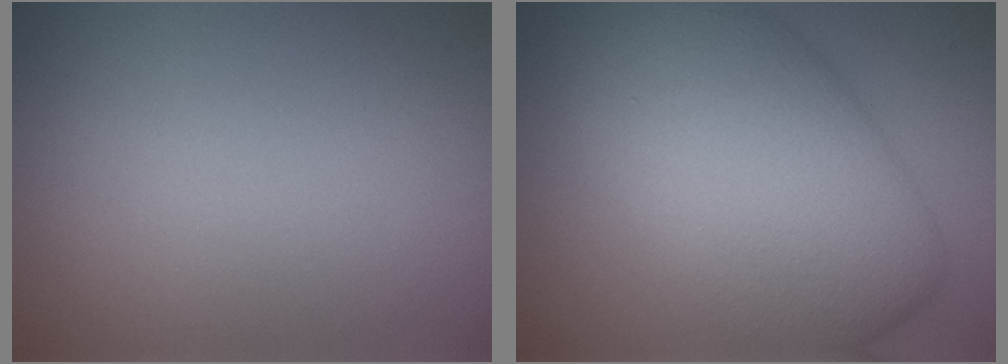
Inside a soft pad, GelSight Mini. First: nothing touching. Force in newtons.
{"total": 11.8, "press": 11.8, "slide": 0.2}